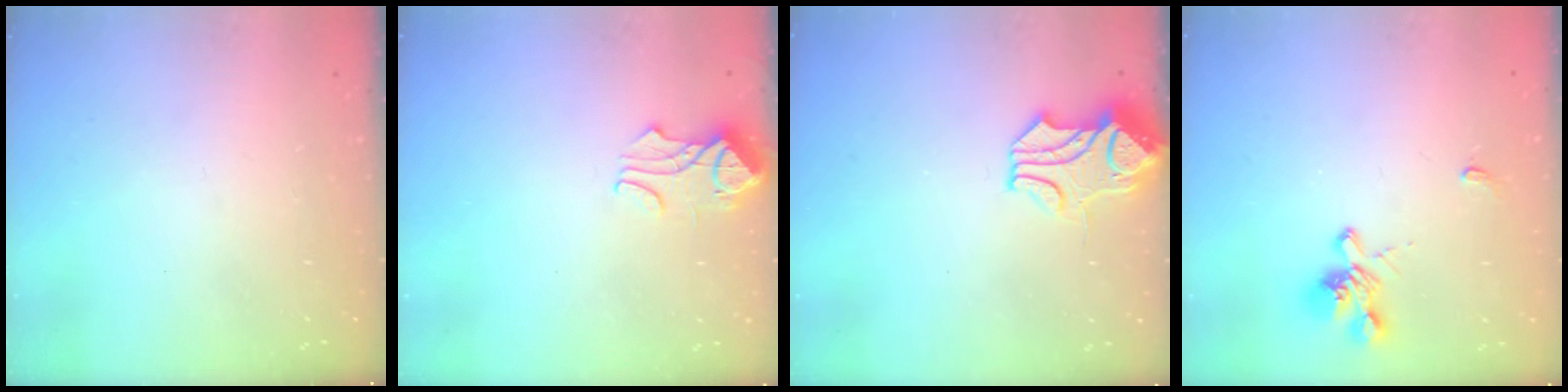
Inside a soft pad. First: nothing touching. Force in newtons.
{"total": 0.6, "press": 0.6, "slide": 0.2}
{"total": 1.5, "press": 0.8, "slide": 1.3}
{"total": 1.9, "press": 1.5, "slide": 1.1}